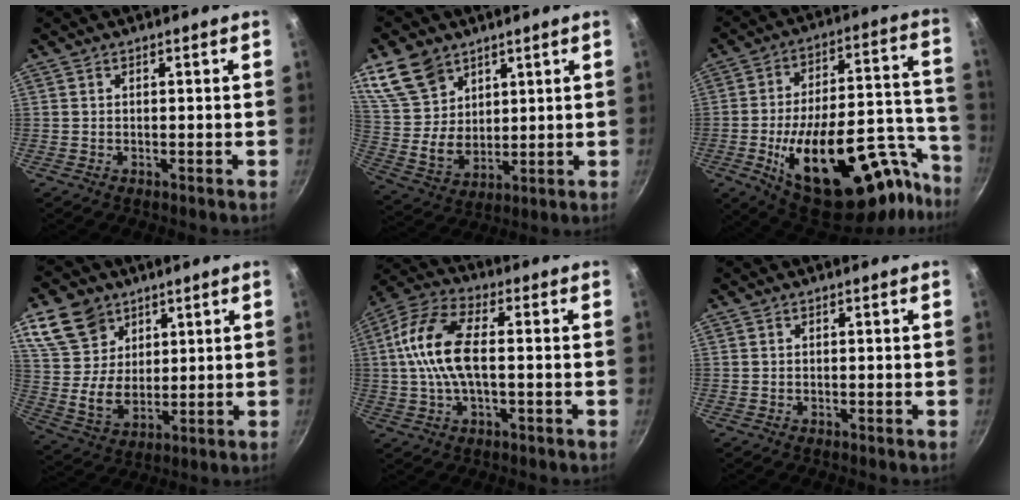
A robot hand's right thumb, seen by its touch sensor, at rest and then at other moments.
{"total": 13.7, "force": [7.8, 9.6, 5.9], "torque": [-0.085, -0.032, 0.166]}
{"total": 31.9, "force": [-15.6, 14.1, 24.0], "torque": [-0.279, 0.085, -0.224]}
{"total": 14.1, "force": [7.1, 10.5, 6.1], "torque": [-0.091, -0.024, 0.145]}
{"total": 13.1, "force": [0.2, 6.3, 11.5], "torque": [-0.230, 0.029, -0.012]}
{"total": 0.0}